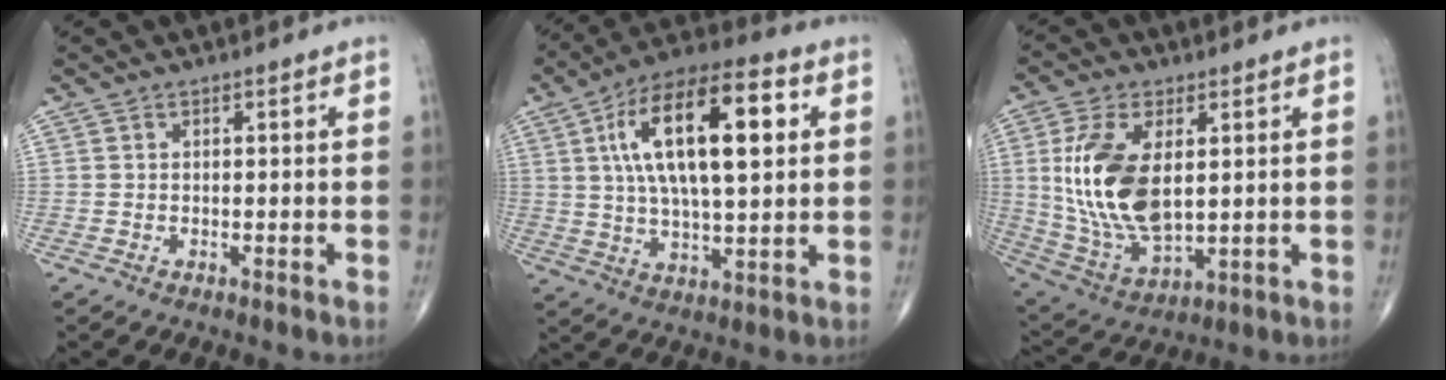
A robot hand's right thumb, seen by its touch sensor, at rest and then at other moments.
{"total": 20.7, "force": [5.3, 8.1, 18.3], "torque": [-0.307, 0.011, 0.082]}
{"total": 16.9, "force": [2.7, 8.8, 14.1], "torque": [-0.283, -0.018, 0.065]}